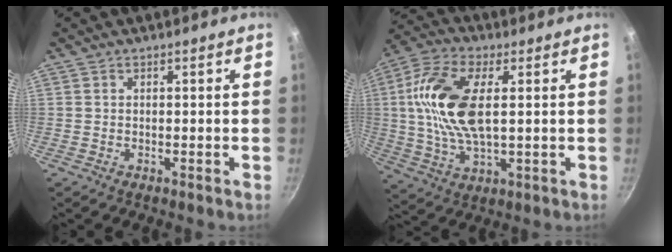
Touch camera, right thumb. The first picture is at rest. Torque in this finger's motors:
{"motor_torque": [1.63, 1.87, 1.48, -0.41, 0.50]}